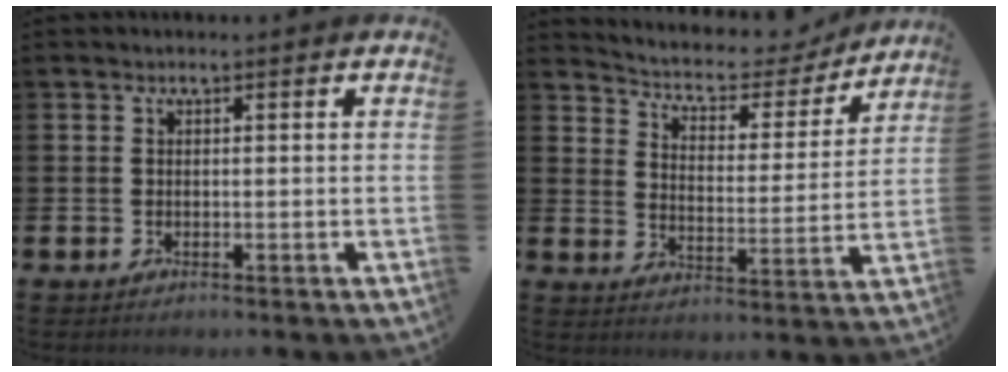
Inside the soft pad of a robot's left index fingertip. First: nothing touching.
{"total": 5.5, "force": [5.0, 2.0, 1.1], "torque": [-0.052, -0.039, 0.079]}